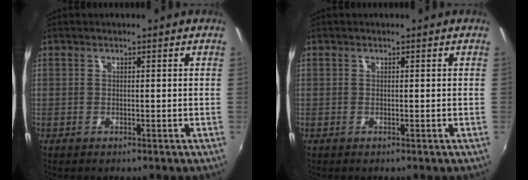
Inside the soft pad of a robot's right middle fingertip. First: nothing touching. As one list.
[{"total": 0.0}]